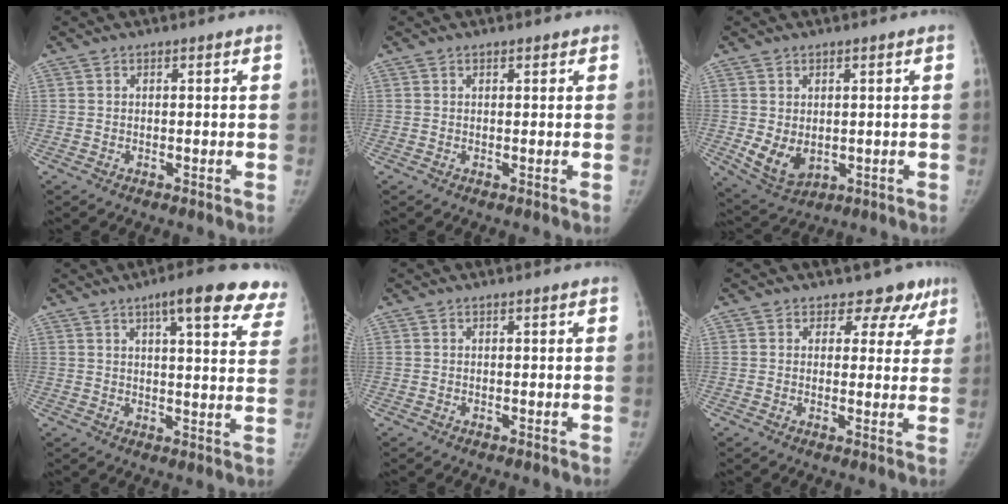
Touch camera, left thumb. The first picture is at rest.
{"total": 0.7, "force": [0.5, 0.5, 0.2], "torque": [0.004, -0.003, 0.003]}
{"total": 6.7, "force": [-0.5, 4.9, 4.5], "torque": [-0.065, -0.017, 0.010]}
{"total": 17.5, "force": [11.9, 4.2, 12.2], "torque": [-0.126, -0.031, 0.134]}
{"total": 0.0}
{"total": 6.9, "force": [4.9, 4.8, 0.7], "torque": [0.042, -0.020, 0.041]}